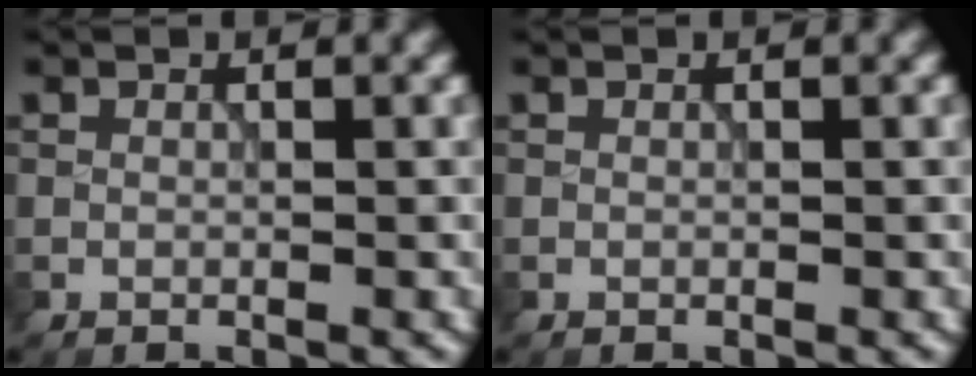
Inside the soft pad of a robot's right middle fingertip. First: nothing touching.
{"total": 0.0}